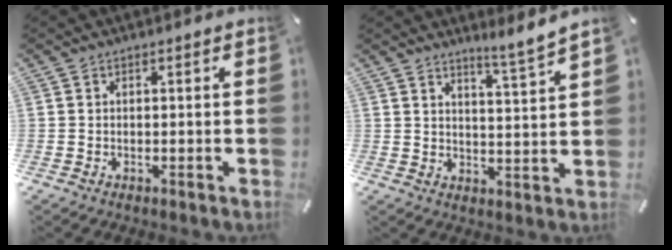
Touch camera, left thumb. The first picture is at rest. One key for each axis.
{"total": 5.7, "fx": 5.3, "fy": -0.6, "fz": 2.2, "tx": -0.040, "ty": -0.043, "tz": 0.089}